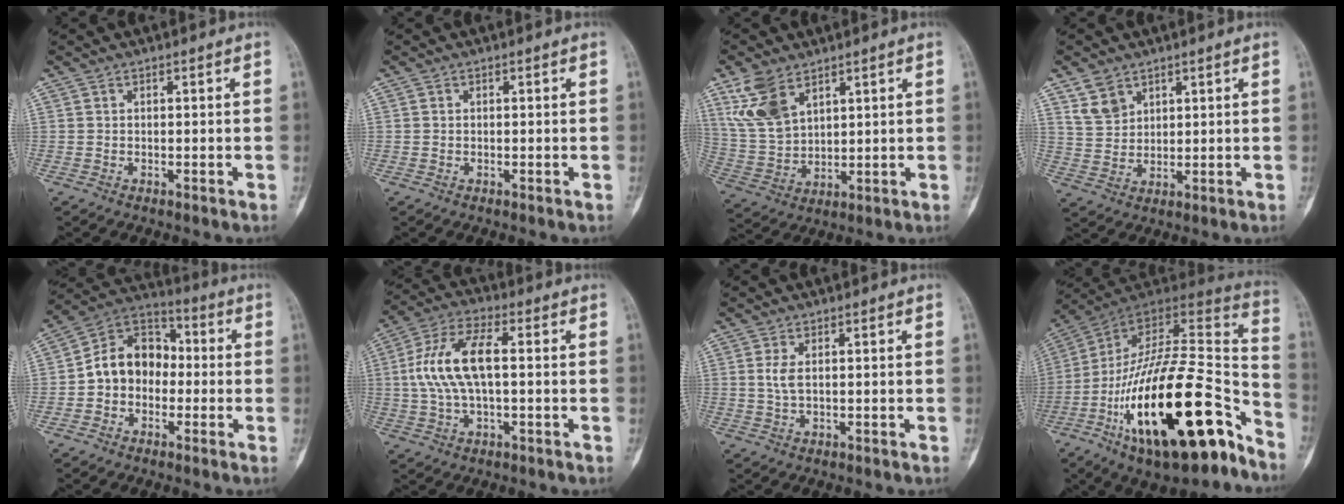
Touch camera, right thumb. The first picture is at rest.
{"total": 0.0}
{"total": 10.1, "force": [6.0, 5.7, 5.9], "torque": [-0.111, -0.019, 0.134]}
{"total": 5.4, "force": [3.5, 3.7, 1.8], "torque": [-0.020, -0.017, 0.077]}
{"total": 11.5, "force": [-1.2, 9.2, 6.9], "torque": [-0.081, 0.044, -0.037]}
{"total": 12.3, "force": [0.8, 5.4, 11.0], "torque": [-0.230, 0.029, 0.012]}
{"total": 2.4, "force": [0.5, 0.9, 2.1], "torque": [-0.056, 0.002, 0.016]}
{"total": 32.6, "force": [-16.5, 13.5, 24.7], "torque": [-0.357, 0.075, -0.265]}